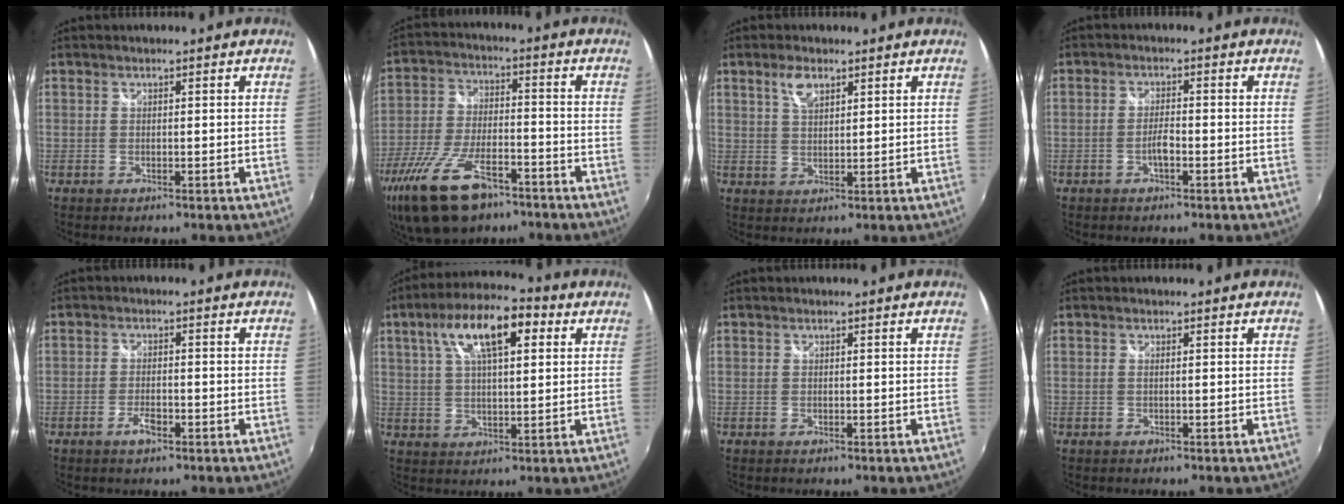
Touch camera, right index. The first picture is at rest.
{"total": 17.6, "force": [-11.5, 7.6, 10.9], "torque": [-0.239, -0.035, -0.201]}
{"total": 4.0, "force": [2.4, 1.7, 2.7], "torque": [-0.049, 0.004, 0.043]}
{"total": 2.4, "force": [-1.2, 0.6, 2.0], "torque": [-0.044, 0.003, -0.025]}
{"total": 3.1, "force": [-1.8, 1.2, 2.2], "torque": [-0.050, -0.002, -0.035]}
{"total": 14.0, "force": [5.8, 5.1, 11.7], "torque": [-0.207, 0.032, 0.091]}
{"total": 0.0}
{"total": 0.6, "force": [-0.3, 0.0, 0.5], "torque": [-0.006, 0.002, -0.007]}